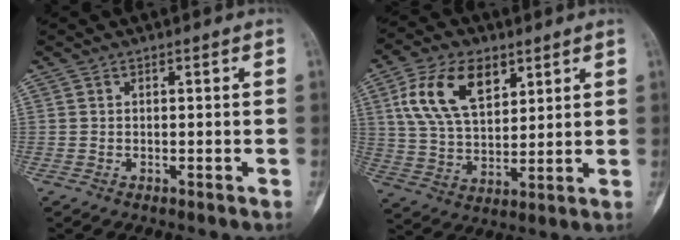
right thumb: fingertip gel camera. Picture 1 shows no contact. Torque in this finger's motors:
{"motor_torque": [-0.56, 0.94, 0.72, 0.14, 0.16]}